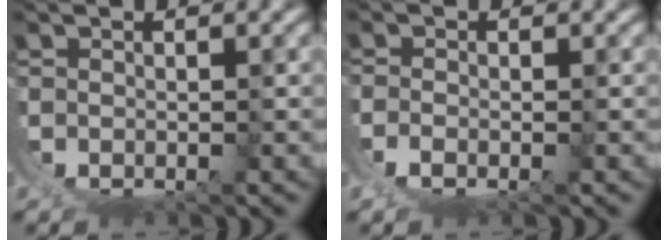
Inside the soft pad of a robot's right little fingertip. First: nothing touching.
{"total": 1.7, "force": [0.1, 0.8, 1.5], "torque": [-0.042, -0.010, 0.008]}